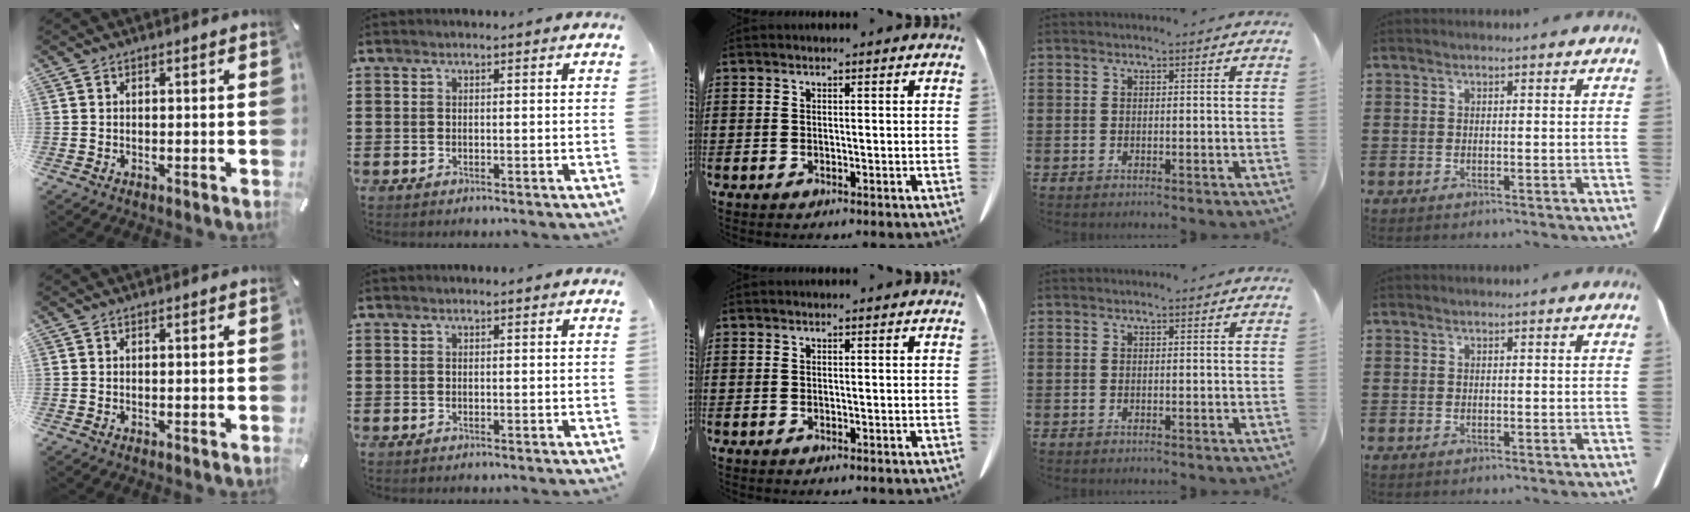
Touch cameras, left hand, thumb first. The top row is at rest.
{}